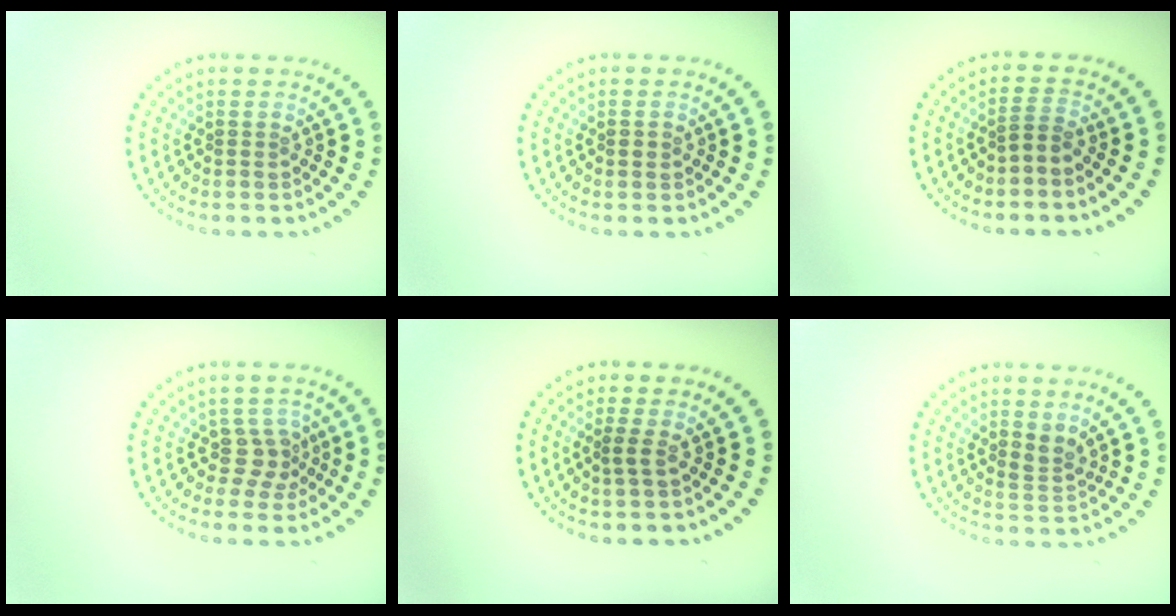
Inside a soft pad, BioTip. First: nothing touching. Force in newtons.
{"total": 0.9, "press": 0.9, "slide": 0.1}
{"total": 1.4, "press": 0.9, "slide": 1.1}
{"total": 2.3, "press": 1.6, "slide": 1.6}
{"total": 1.0, "press": 0.8, "slide": 0.5}
{"total": 1.6, "press": 1.3, "slide": 0.9}